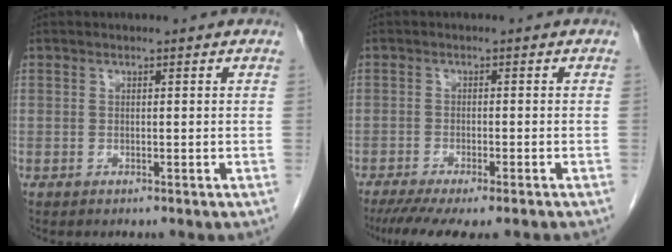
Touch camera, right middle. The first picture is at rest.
{"total": 10.3, "force": [-8.2, 1.7, 6.0], "torque": [-0.084, -0.014, -0.122]}